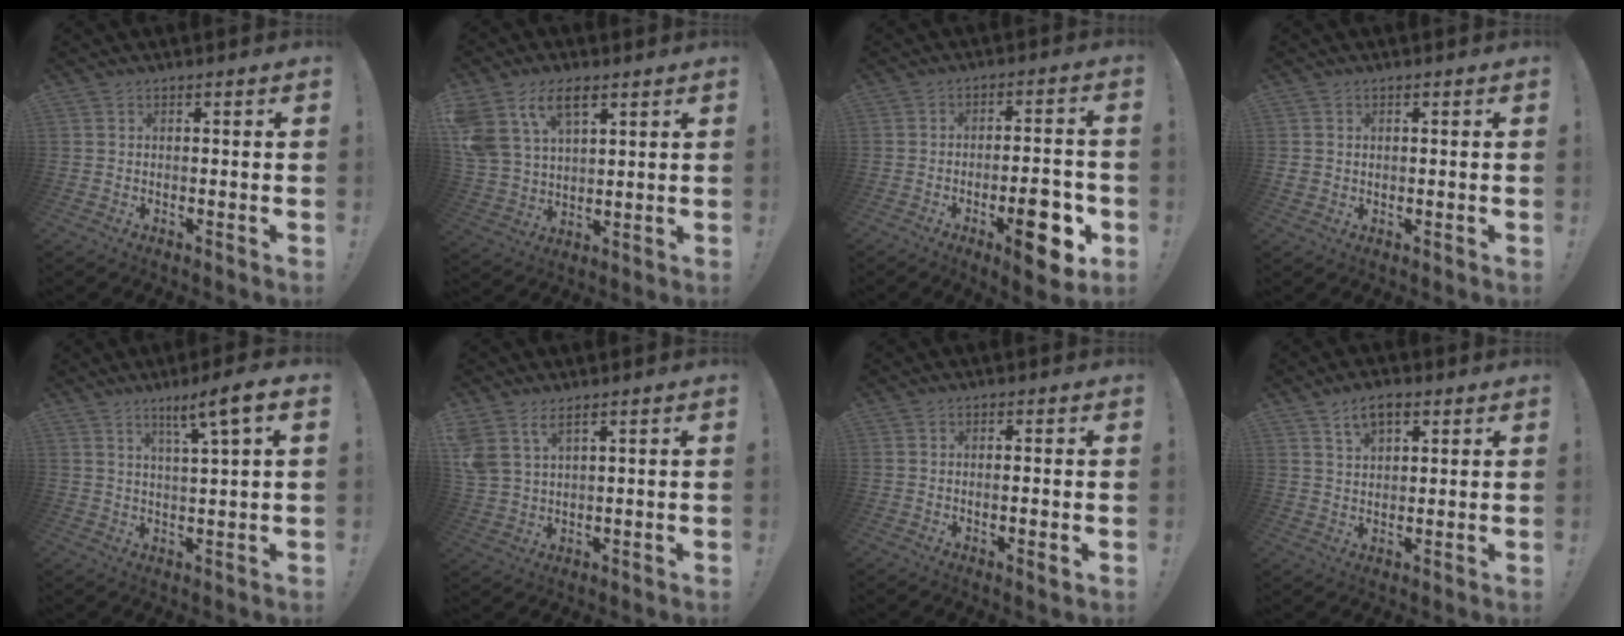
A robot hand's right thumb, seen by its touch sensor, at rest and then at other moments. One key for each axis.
{"total": 13.1, "fx": 7.2, "fy": 7.9, "fz": 7.6, "tx": -0.146, "ty": -0.026, "tz": 0.140}
{"total": 13.7, "fx": -5.4, "fy": 5.4, "fz": 11.4, "tx": -0.128, "ty": 0.025, "tz": -0.075}
{"total": 1.8, "fx": 0.5, "fy": 1.6, "fz": 0.5, "tx": -0.007, "ty": 0.002, "tz": 0.011}
{"total": 7.9, "fx": 4.2, "fy": 0.1, "fz": 6.7, "tx": -0.095, "ty": -0.026, "tz": 0.060}
{"total": 6.1, "fx": 3.9, "fy": 2.9, "fz": 3.6, "tx": -0.077, "ty": -0.019, "tz": 0.077}
{"total": 2.1, "fx": -0.2, "fy": 0.0, "fz": 2.1, "tx": -0.034, "ty": -0.003, "tz": -0.003}
{"total": 6.7, "fx": 4.0, "fy": 3.7, "fz": 4.0, "tx": -0.062, "ty": -0.009, "tz": 0.073}